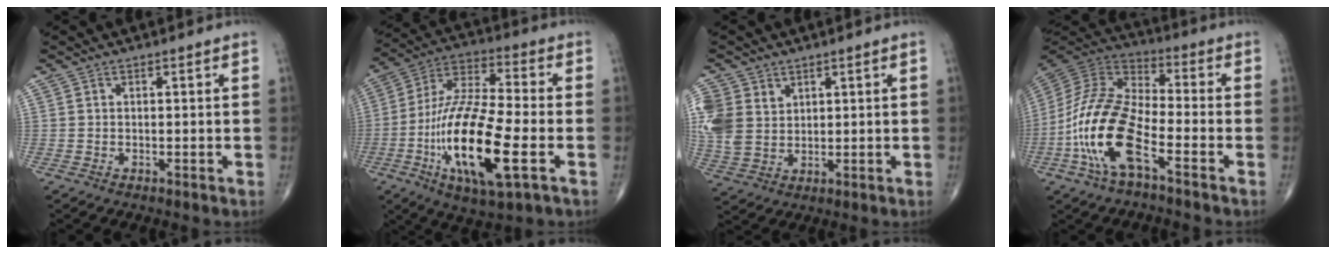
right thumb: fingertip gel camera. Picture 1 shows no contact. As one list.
[{"total": 22.0, "force": [-6.0, 6.6, 20.1], "torque": [-0.397, 0.017, -0.099]}, {"total": 10.4, "force": [3.3, 8.2, 5.4], "torque": [-0.124, -0.005, 0.076]}, {"total": 16.9, "force": [-6.7, 6.5, 14.1], "torque": [-0.298, 0.037, -0.134]}]